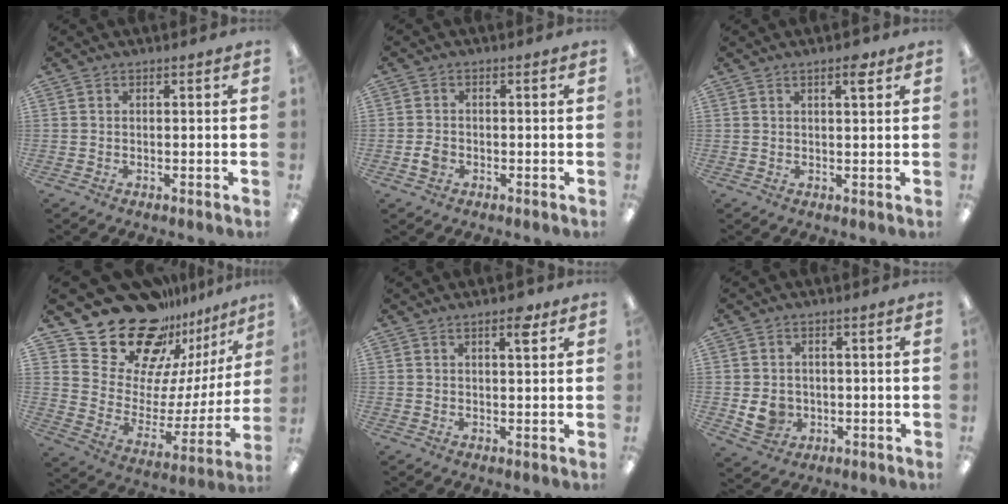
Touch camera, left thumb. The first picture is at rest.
{"total": 2.4, "force": [-0.8, 2.0, 1.0], "torque": [-0.016, 0.005, -0.015]}
{"total": 3.3, "force": [2.2, 1.0, 2.3], "torque": [-0.027, -0.008, 0.033]}
{"total": 25.2, "force": [19.7, 12.6, 9.4], "torque": [-0.149, -0.140, 0.366]}
{"total": 4.0, "force": [2.6, 1.2, 2.8], "torque": [-0.028, -0.009, 0.037]}
{"total": 6.2, "force": [-0.6, 5.6, 2.5], "torque": [-0.038, 0.003, -0.009]}